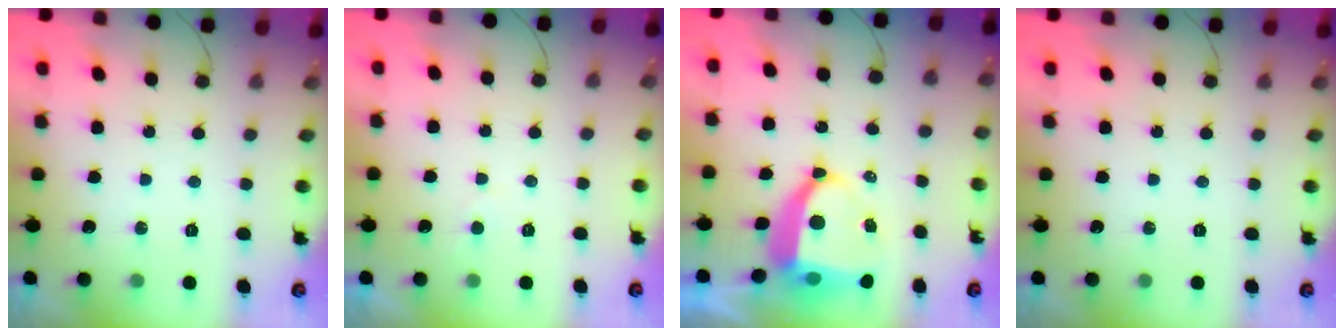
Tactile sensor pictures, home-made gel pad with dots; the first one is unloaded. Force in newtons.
{"total": 2.0, "press": 2.0, "slide": 0.2}
{"total": 9.8, "press": 9.7, "slide": 1.3}
{"total": 0.0}